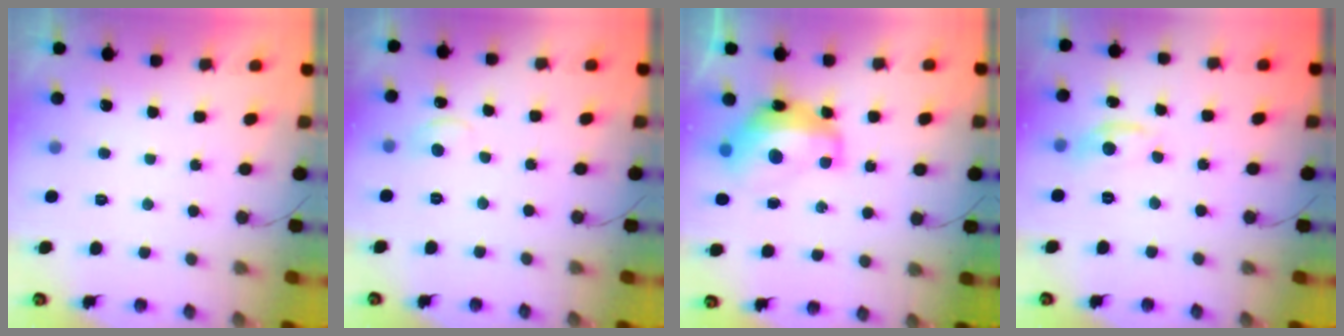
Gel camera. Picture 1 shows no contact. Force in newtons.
{"total": 6.8, "press": 6.7, "slide": 0.7}
{"total": 14.3, "press": 14.2, "slide": 1.6}
{"total": 7.0, "press": 7.0, "slide": 0.4}